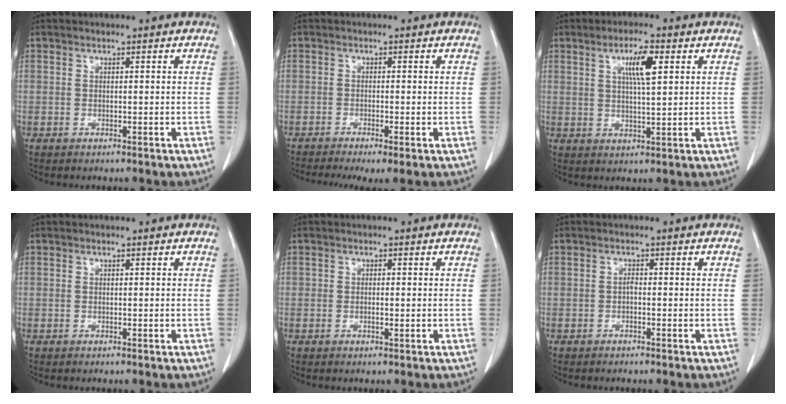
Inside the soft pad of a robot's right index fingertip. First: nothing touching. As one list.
[{"total": 5.8, "force": [-3.9, 1.0, 4.1], "torque": [-0.062, -0.014, -0.062]}, {"total": 5.8, "force": [2.2, 0.7, 5.3], "torque": [-0.094, 0.001, 0.039]}, {"total": 0.0}, {"total": 0.9, "force": [-0.1, 0.4, 0.8], "torque": [-0.015, -0.001, -0.001]}, {"total": 0.6, "force": [-0.2, 0.2, 0.5], "torque": [-0.011, 0.002, -0.005]}]